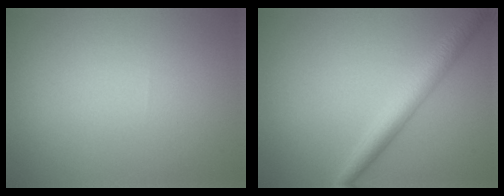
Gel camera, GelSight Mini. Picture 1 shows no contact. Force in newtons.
{"total": 3.4, "press": 3.4, "slide": 0.1}